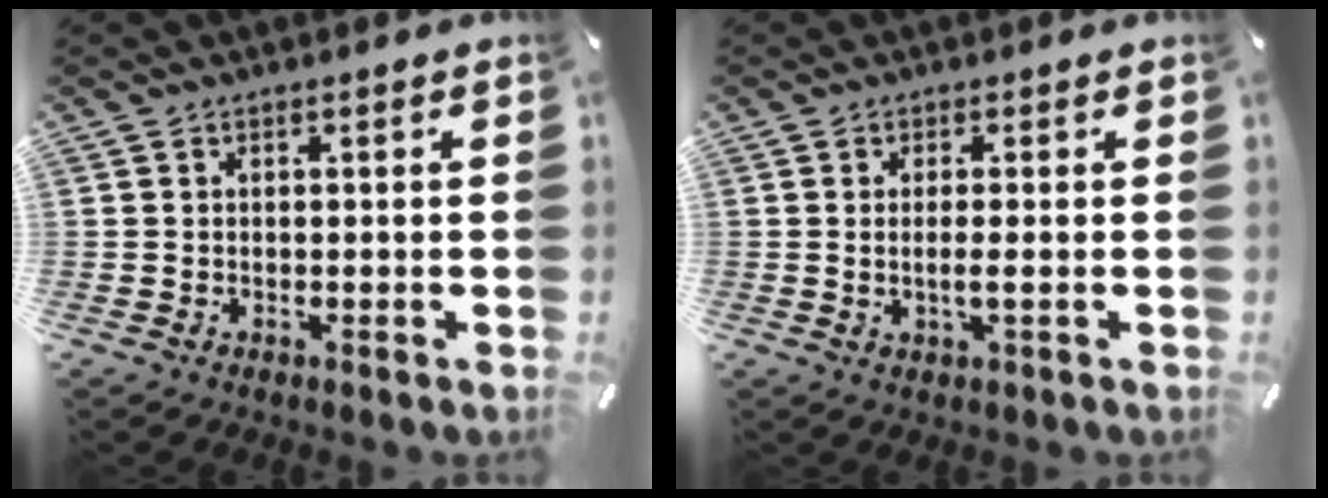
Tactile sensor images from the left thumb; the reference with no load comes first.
{"total": 2.8, "force": [-0.1, 0.3, 2.8], "torque": [-0.050, -0.008, -0.003]}